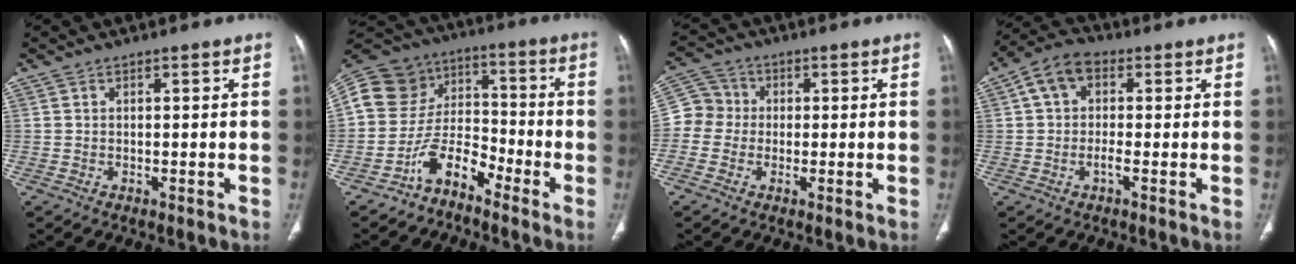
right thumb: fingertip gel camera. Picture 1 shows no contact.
{"total": 12.2, "force": [-7.2, 8.4, 5.1], "torque": [-0.068, 0.092, -0.146]}
{"total": 6.5, "force": [-0.6, 6.1, 2.1], "torque": [-0.017, 0.020, -0.025]}
{"total": 7.1, "force": [1.0, 4.3, 5.6], "torque": [-0.098, 0.022, 0.007]}